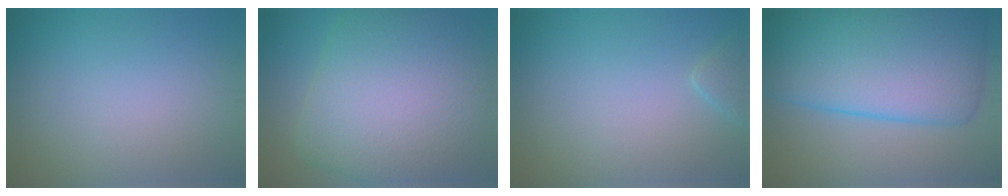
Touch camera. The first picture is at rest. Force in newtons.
{"total": 12.3, "press": 12.2, "slide": 0.8}
{"total": 1.6, "press": 1.6, "slide": 0.1}
{"total": 13.2, "press": 13.2, "slide": 0.6}